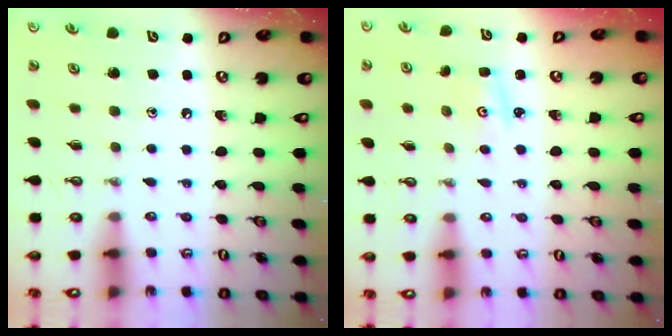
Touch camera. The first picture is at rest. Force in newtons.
{"total": 1.7, "press": 1.6, "slide": 0.3}